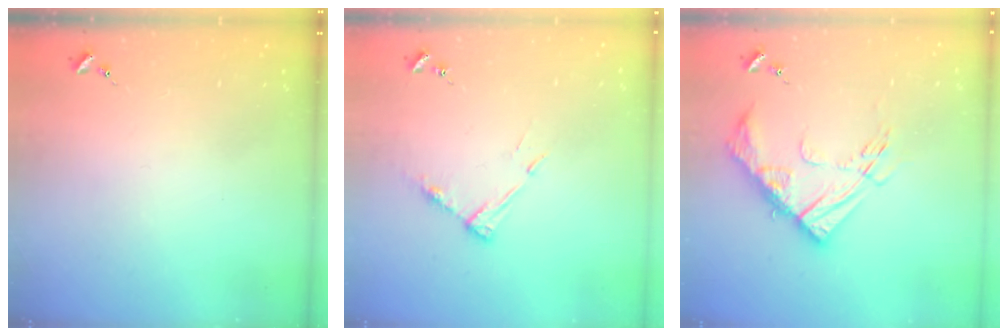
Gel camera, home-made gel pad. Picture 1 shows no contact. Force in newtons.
{"total": 8.1, "press": 8.1, "slide": 0.6}
{"total": 17.2, "press": 17.1, "slide": 1.6}